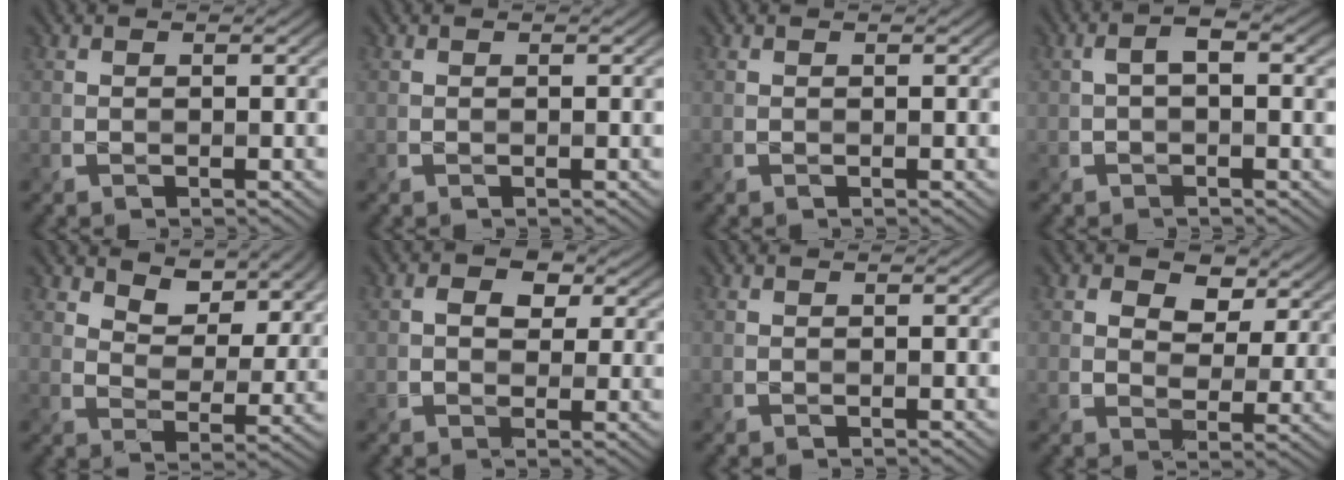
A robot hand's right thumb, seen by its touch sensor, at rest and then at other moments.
{"total": 0.0}
{"total": 0.0}
{"total": 2.9, "force": [0.2, 1.4, 2.5], "torque": [-0.051, 0.006, 0.003]}
{"total": 8.5, "force": [5.6, 4.5, 4.5], "torque": [-0.086, -0.001, 0.091]}
{"total": 4.1, "force": [1.5, 3.1, 2.3], "torque": [-0.037, -0.007, 0.018]}
{"total": 0.0}
{"total": 6.9, "force": [3.5, 4.6, 3.8], "torque": [-0.071, -0.005, 0.053]}